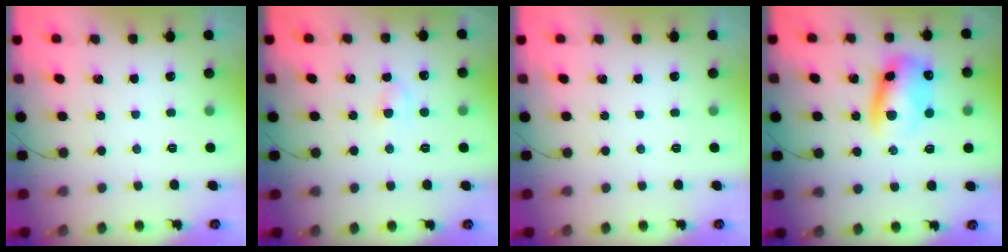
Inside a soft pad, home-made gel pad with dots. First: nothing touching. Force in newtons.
{"total": 2.6, "press": 2.4, "slide": 1.0}
{"total": 0.0}
{"total": 10.9, "press": 10.7, "slide": 2.1}